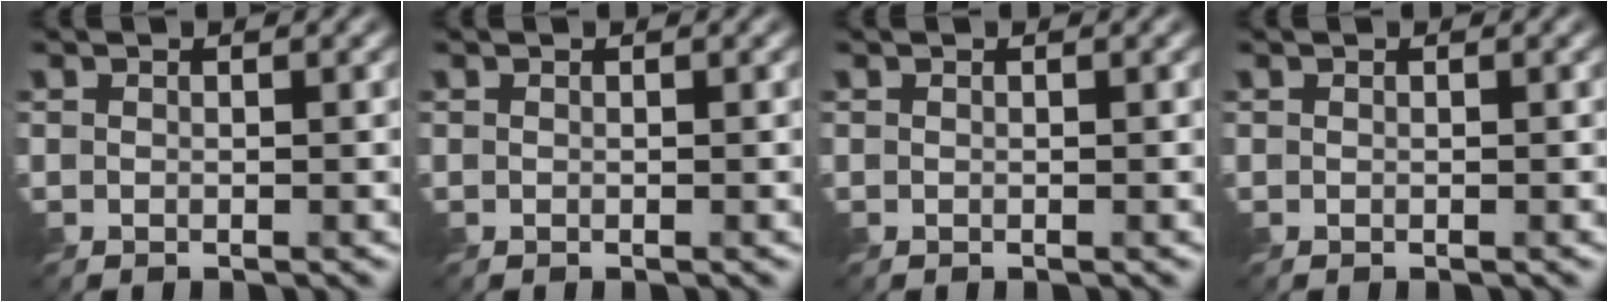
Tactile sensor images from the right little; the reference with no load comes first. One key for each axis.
{"total": 0.0}
{"total": 0.0}
{"total": 0.0}